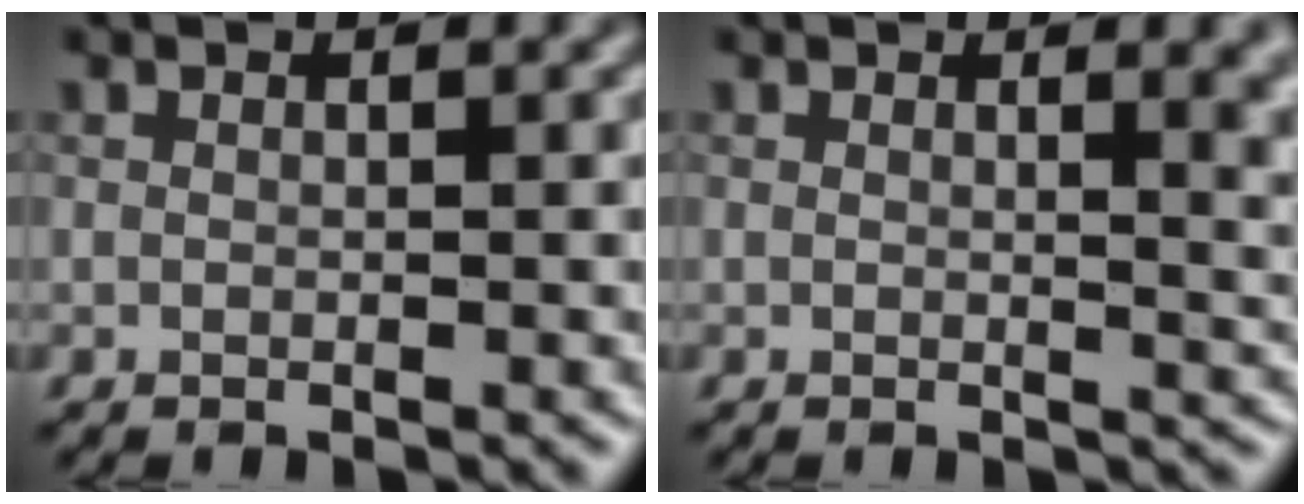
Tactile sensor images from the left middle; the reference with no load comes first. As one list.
[{"total": 4.2, "force": [1.5, 1.7, 3.5], "torque": [-0.024, 0.001, 0.020]}]